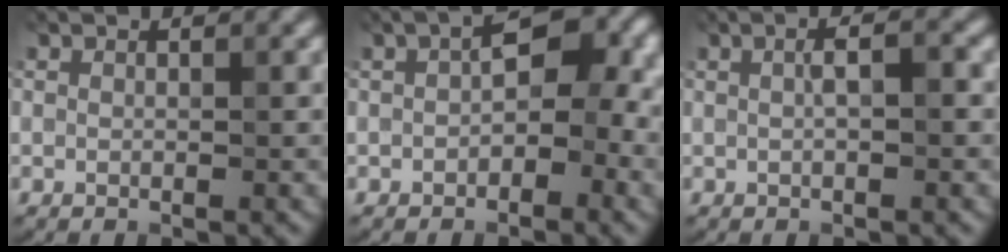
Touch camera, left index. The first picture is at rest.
{"total": 4.7, "force": [-0.2, 2.6, 3.9], "torque": [-0.044, 0.015, -0.011]}
{"total": 1.8, "force": [0.1, 0.3, 1.7], "torque": [-0.036, 0.009, 0.002]}